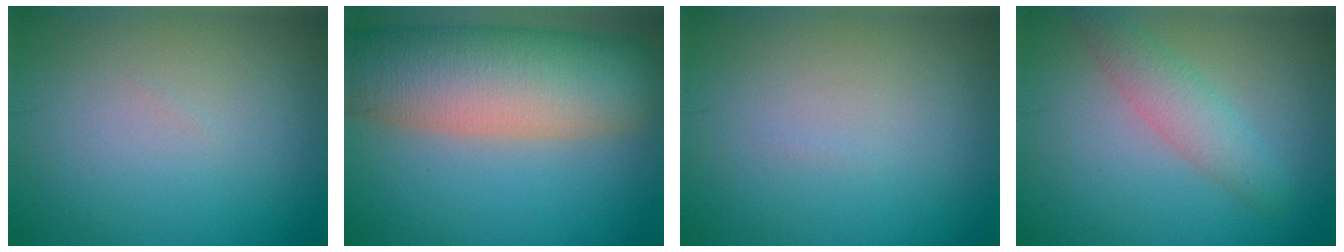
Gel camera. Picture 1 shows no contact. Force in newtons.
{"total": 12.3, "press": 12.2, "slide": 0.9}
{"total": 0.0}
{"total": 3.0, "press": 3.0, "slide": 0.2}